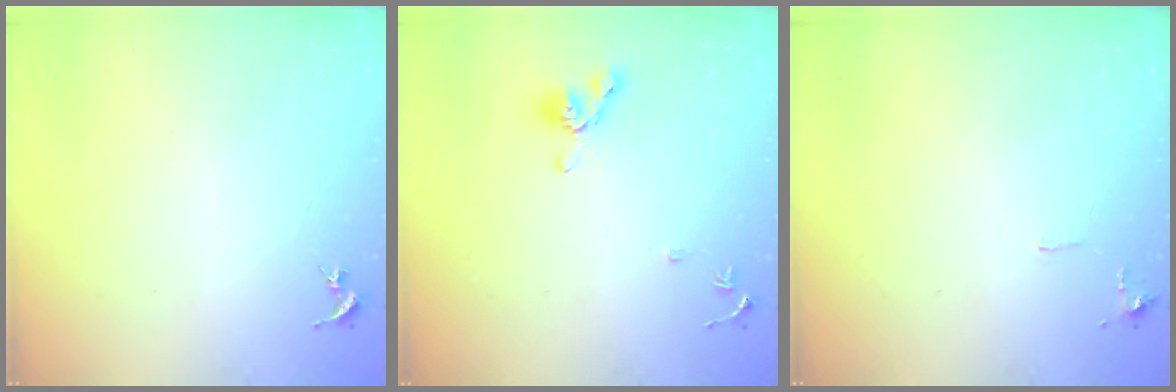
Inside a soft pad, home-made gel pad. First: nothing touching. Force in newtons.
{"total": 8.4, "press": 8.3, "slide": 1.5}
{"total": 5.0, "press": 5.0, "slide": 0.8}